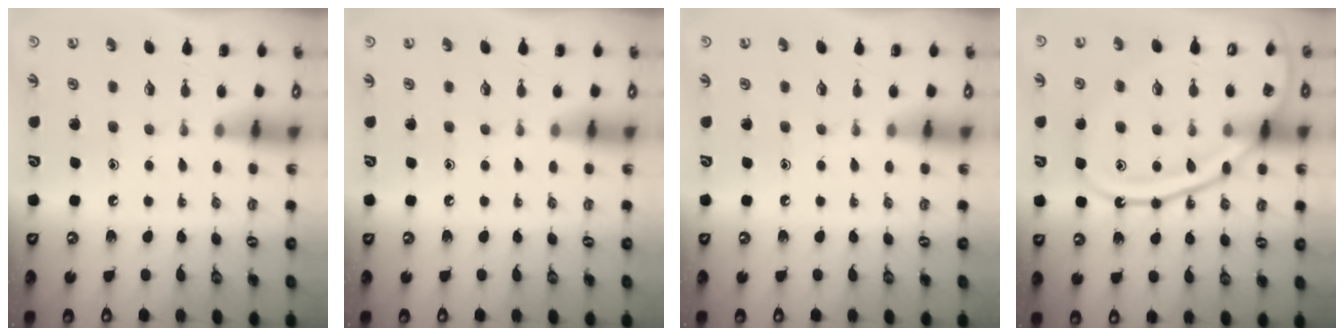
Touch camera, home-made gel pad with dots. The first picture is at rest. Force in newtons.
{"total": 0.0}
{"total": 0.0}
{"total": 18.2, "press": 18.2, "slide": 1.3}